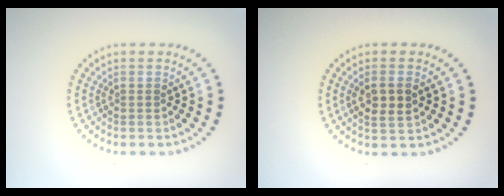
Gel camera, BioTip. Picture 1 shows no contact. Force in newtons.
{"total": 2.6, "press": 2.5, "slide": 0.6}